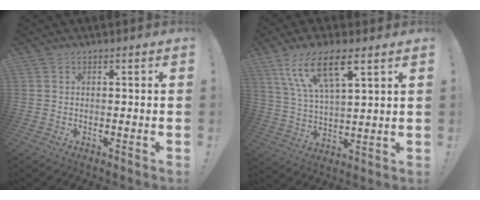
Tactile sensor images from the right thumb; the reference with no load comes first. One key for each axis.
{"total": 14.4, "fx": 8.3, "fy": 4.8, "fz": 10.7, "tx": -0.194, "ty": -0.025, "tz": 0.144}